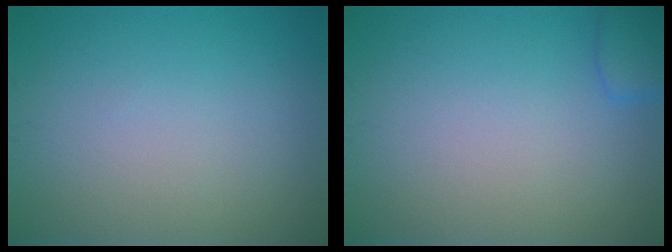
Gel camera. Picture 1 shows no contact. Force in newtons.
{"total": 1.9, "press": 1.9, "slide": 0.2}